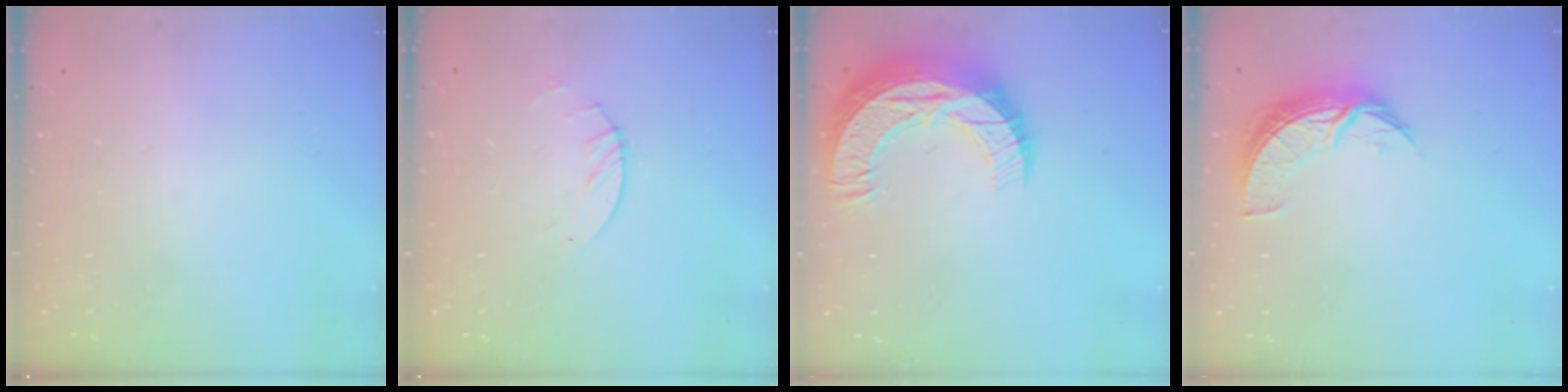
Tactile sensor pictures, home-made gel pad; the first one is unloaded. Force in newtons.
{"total": 2.6, "press": 2.5, "slide": 0.4}
{"total": 16.4, "press": 16.4, "slide": 1.0}
{"total": 8.5, "press": 8.5, "slide": 0.5}